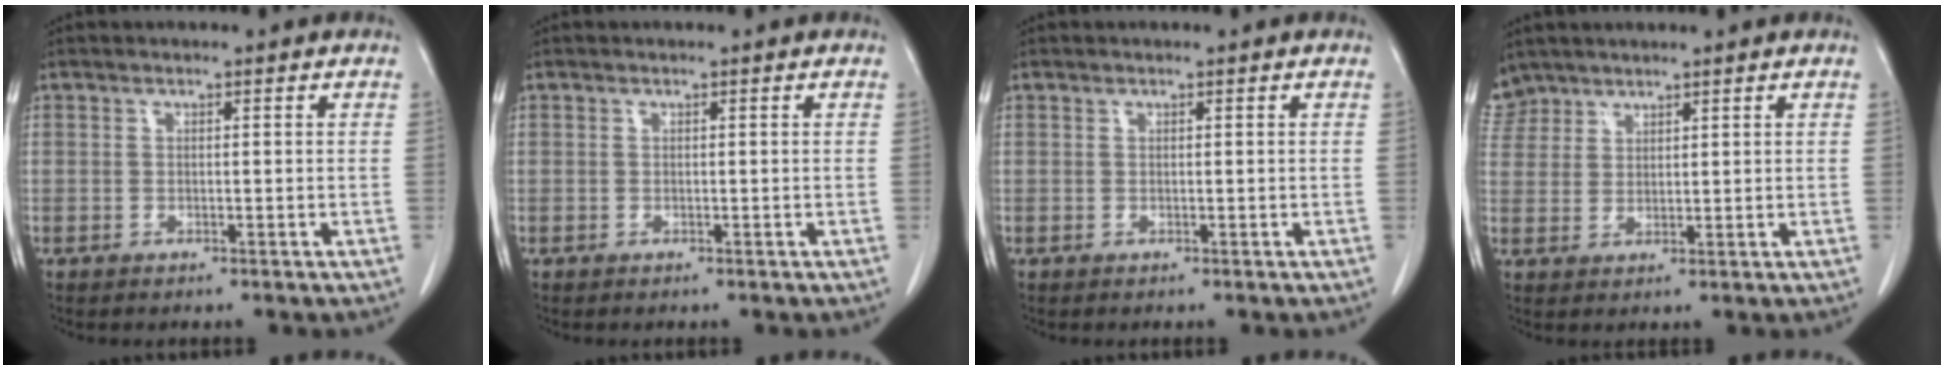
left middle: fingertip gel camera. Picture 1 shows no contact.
{"total": 0.0}
{"total": 0.0}
{"total": 4.7, "force": [4.1, 2.4, -0.1], "torque": [0.003, 0.013, 0.086]}